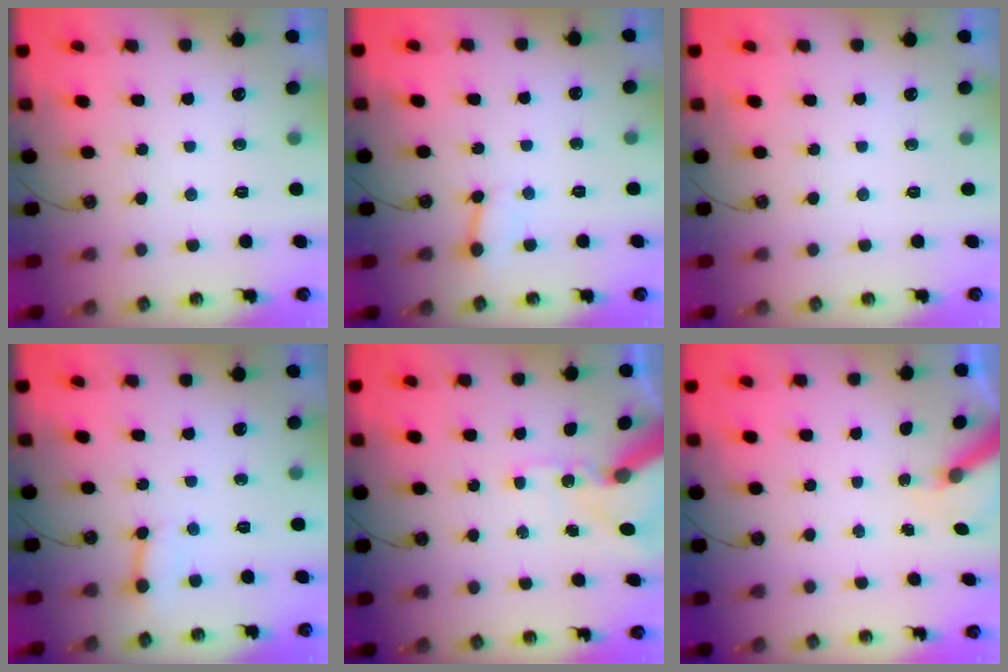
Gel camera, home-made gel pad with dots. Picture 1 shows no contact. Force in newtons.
{"total": 2.4, "press": 2.4, "slide": 0.1}
{"total": 0.0}
{"total": 3.1, "press": 3.1, "slide": 0.5}
{"total": 13.7, "press": 13.6, "slide": 2.0}
{"total": 6.1, "press": 6.1, "slide": 0.7}